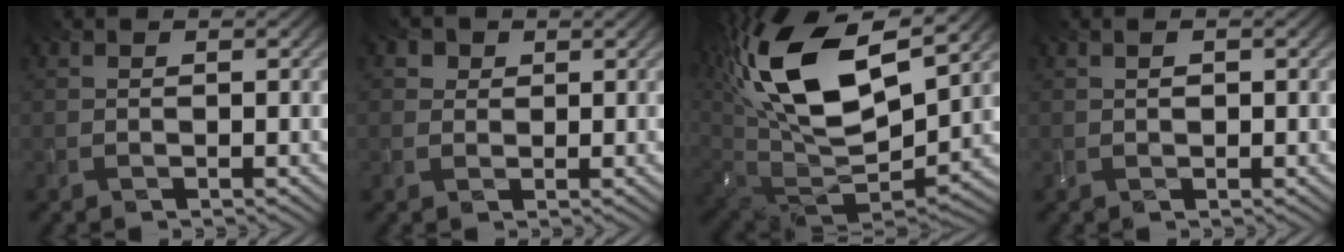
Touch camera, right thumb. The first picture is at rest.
{"total": 2.1, "force": [1.0, 1.7, 0.8], "torque": [-0.020, -0.008, 0.018]}
{"total": 19.6, "force": [8.2, 9.7, 14.9], "torque": [-0.322, 0.031, 0.140]}
{"total": 0.8, "force": [0.0, 0.5, 0.7], "torque": [-0.016, 0.001, 0.001]}